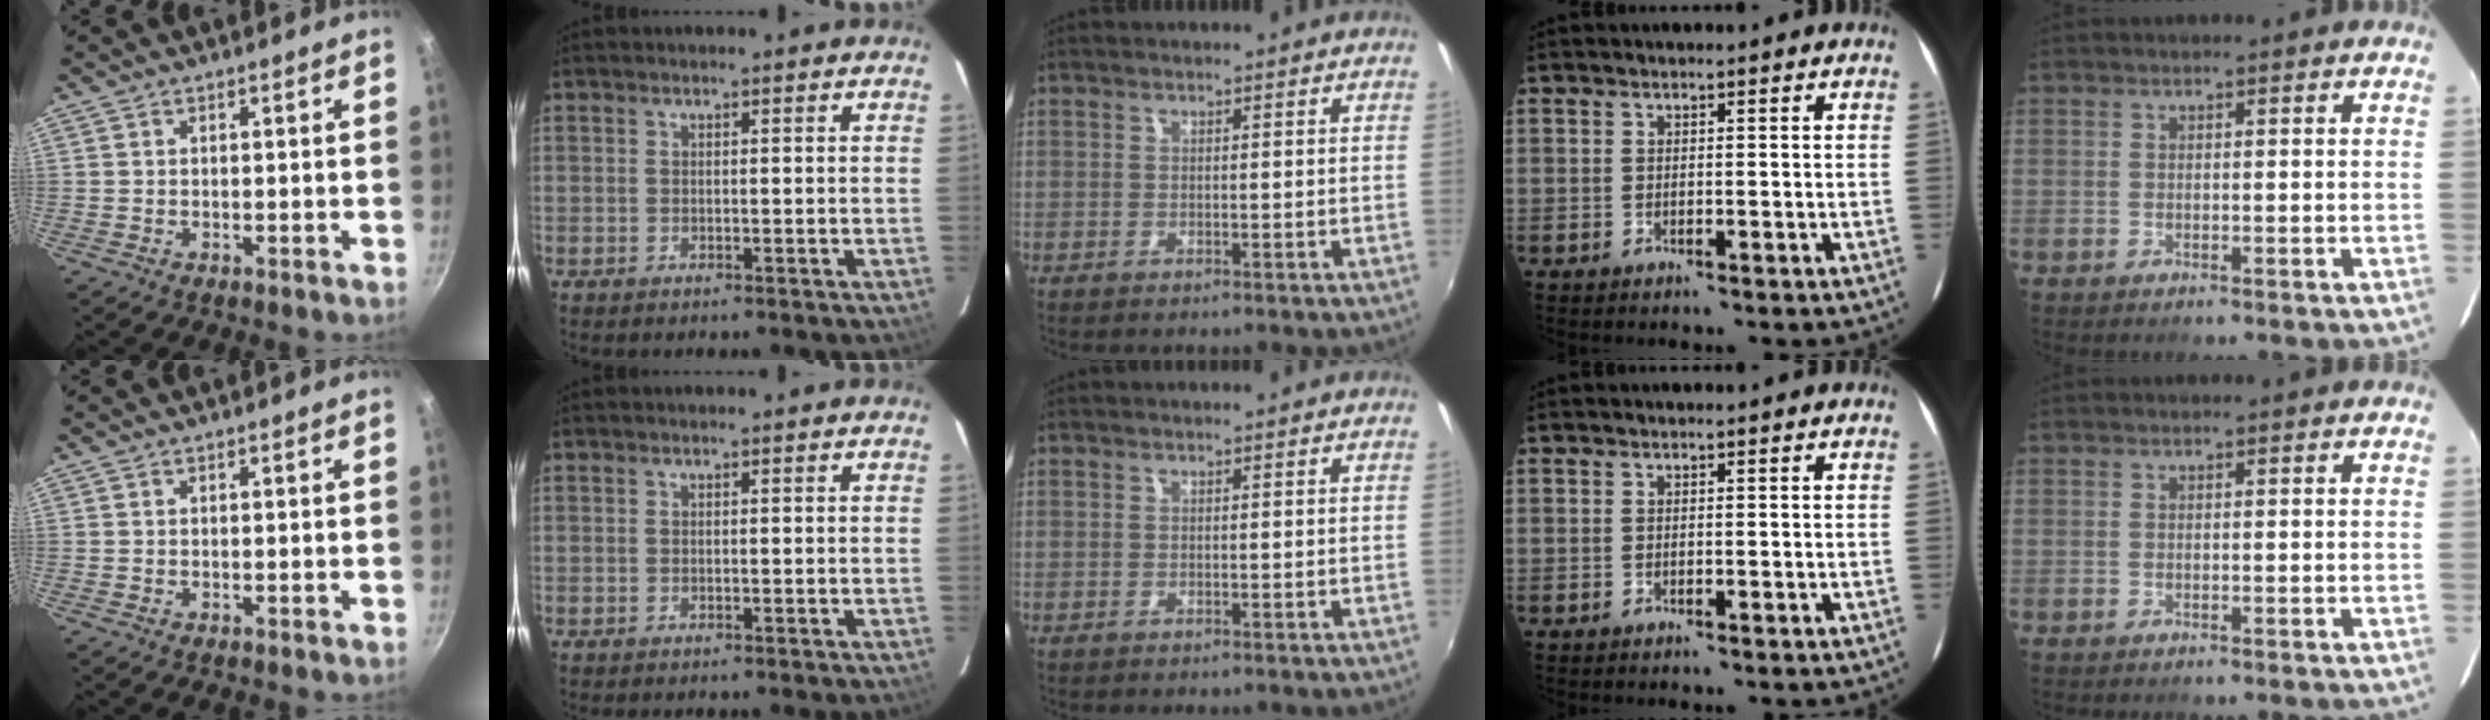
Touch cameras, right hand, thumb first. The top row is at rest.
{}